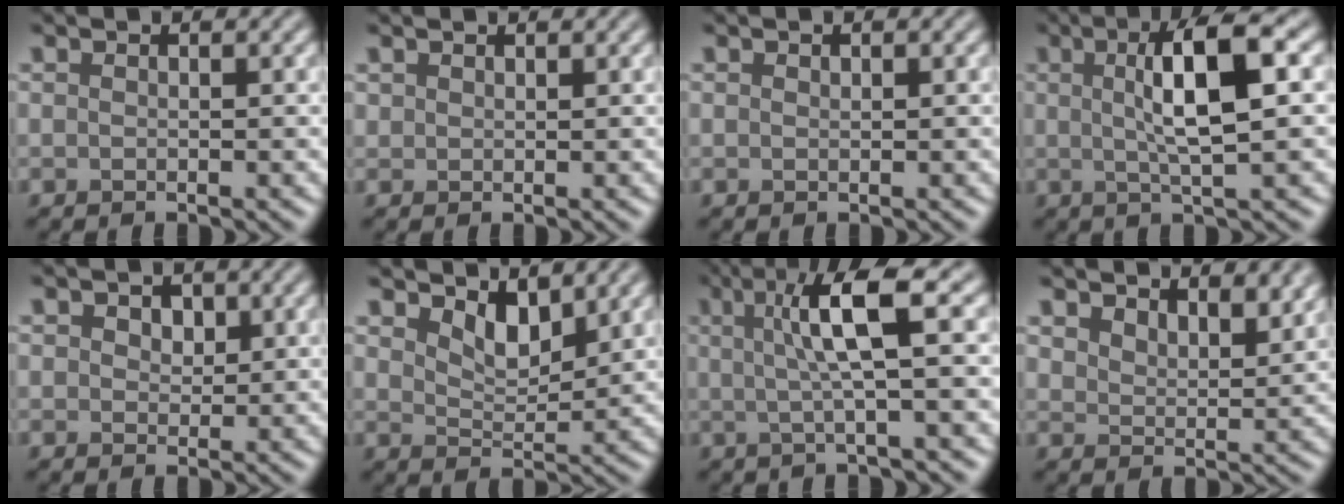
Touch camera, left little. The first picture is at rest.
{"total": 0.8, "force": [0.7, 0.4, 0.0], "torque": [-0.003, 0.002, 0.014]}
{"total": 0.0}
{"total": 6.6, "force": [1.1, 1.4, 6.4], "torque": [-0.104, 0.014, 0.014]}
{"total": 2.5, "force": [1.0, 1.8, 1.4], "torque": [-0.027, 0.004, 0.005]}
{"total": 2.9, "force": [2.2, 1.1, 1.4], "torque": [-0.037, -0.012, 0.030]}
{"total": 5.8, "force": [1.0, 0.7, 5.6], "torque": [-0.102, 0.009, 0.015]}
{"total": 4.9, "force": [3.8, 2.1, 2.4], "torque": [-0.048, -0.003, 0.048]}